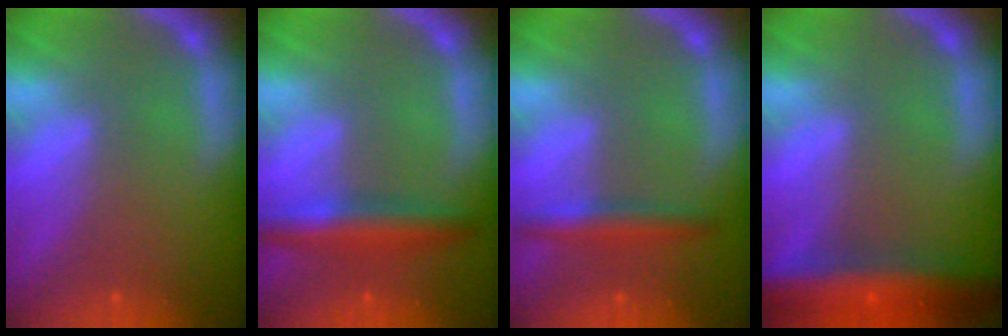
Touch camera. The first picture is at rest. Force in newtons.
{"total": 4.5}
{"total": 3.0}
{"total": 9.0}